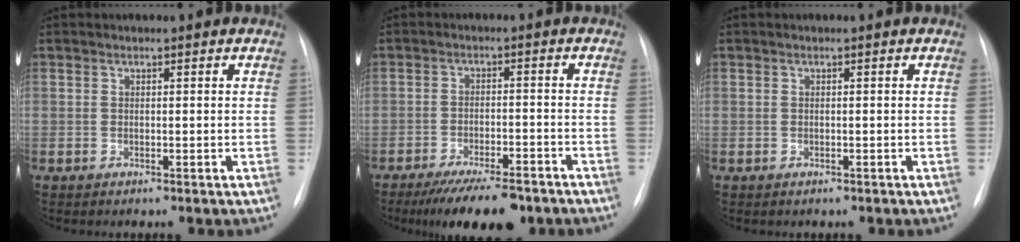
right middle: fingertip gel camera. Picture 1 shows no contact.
{"total": 11.2, "force": [-8.7, 3.0, 6.4], "torque": [-0.095, -0.014, -0.133]}
{"total": 0.7, "force": [-0.3, 0.6, 0.0], "torque": [-0.004, 0.005, -0.004]}